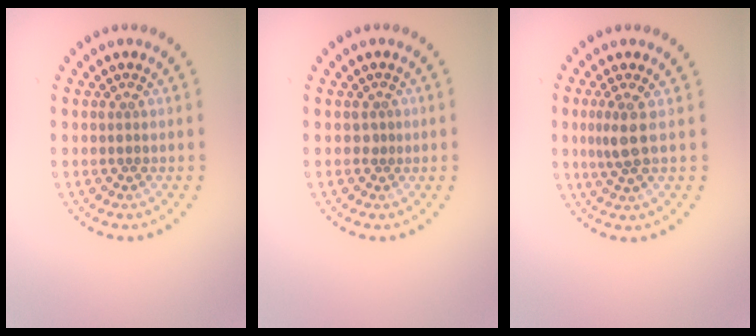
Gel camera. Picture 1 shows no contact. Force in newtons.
{"total": 0.6, "press": 0.3, "slide": 0.5}
{"total": 2.3, "press": 2.0, "slide": 1.3}